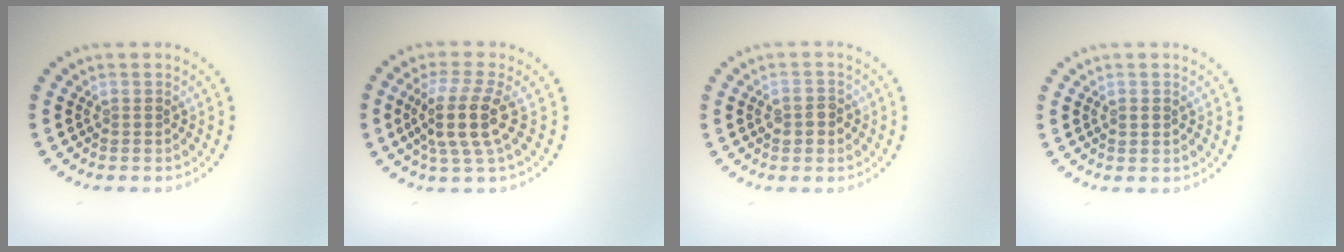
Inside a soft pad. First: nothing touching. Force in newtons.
{"total": 4.3, "press": 3.5, "slide": 2.5}
{"total": 1.6, "press": 1.6, "slide": 0.3}
{"total": 0.9, "press": 0.9, "slide": 0.1}